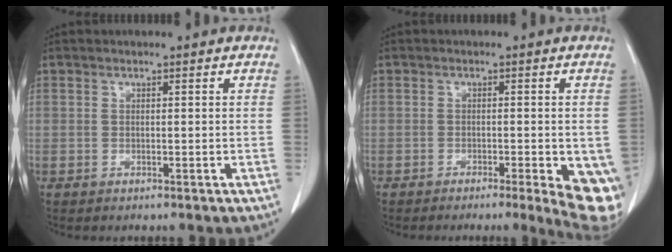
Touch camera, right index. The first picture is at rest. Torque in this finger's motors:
{"motor_torque": [2.14, 0.00, 0.48, 0.04]}